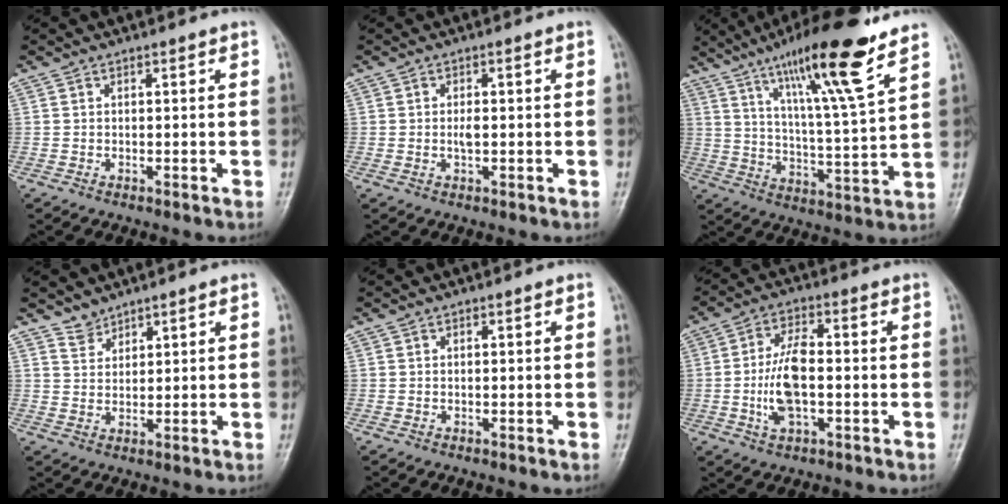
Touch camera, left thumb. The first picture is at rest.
{"total": 2.1, "force": [-0.2, 0.9, 1.9], "torque": [-0.039, 0.007, -0.003]}
{"total": 18.4, "force": [11.6, 1.9, 14.2], "torque": [-0.223, -0.053, 0.191]}
{"total": 2.6, "force": [2.4, 1.0, 0.0], "torque": [0.017, -0.016, 0.044]}
{"total": 0.0}
{"total": 10.5, "force": [-1.5, 4.6, 9.3], "torque": [-0.186, 0.014, -0.028]}